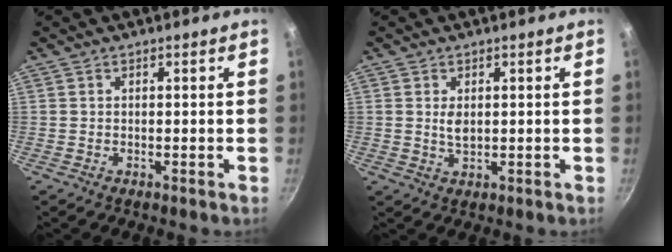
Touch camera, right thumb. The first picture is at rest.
{"total": 2.6, "force": [0.5, 1.5, 2.1], "torque": [-0.038, -0.003, 0.012]}